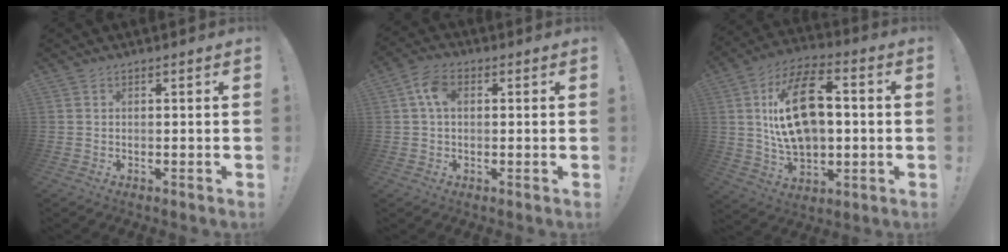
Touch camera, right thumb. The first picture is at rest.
{"total": 6.8, "force": [1.3, 4.3, 5.0], "torque": [-0.096, 0.010, 0.024]}
{"total": 19.9, "force": [2.3, 12.1, 15.6], "torque": [-0.271, 0.004, 0.033]}